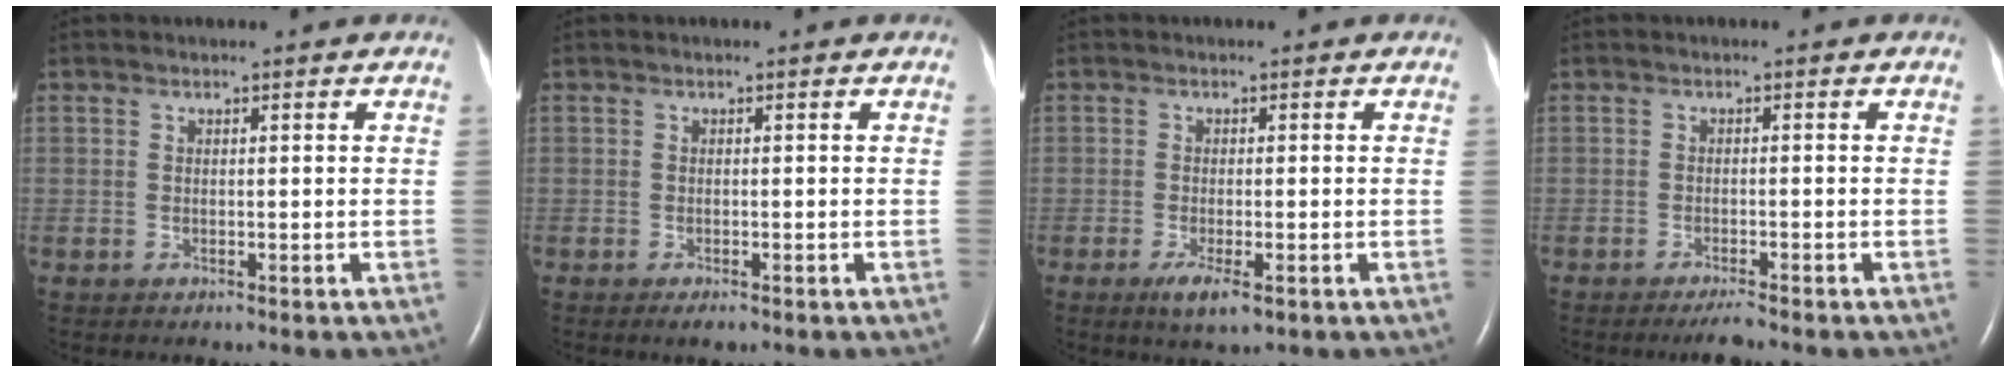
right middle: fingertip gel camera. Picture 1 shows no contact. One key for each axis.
{"total": 1.3, "fx": -0.8, "fy": 0.4, "fz": 0.9, "tx": -0.016, "ty": -0.002, "tz": -0.009}
{"total": 3.7, "fx": -1.8, "fy": 0.8, "fz": 3.1, "tx": -0.060, "ty": -0.008, "tz": -0.028}
{"total": 2.1, "fx": -1.8, "fy": -0.1, "fz": 1.1, "tx": -0.026, "ty": -0.006, "tz": -0.031}